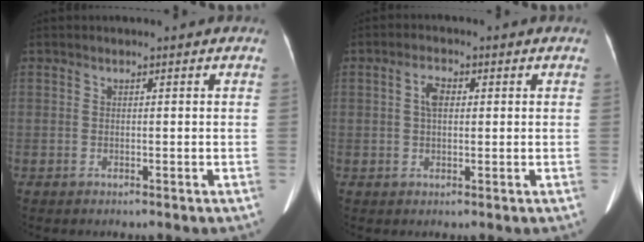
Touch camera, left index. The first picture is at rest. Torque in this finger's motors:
{"motor_torque": [0.38, -0.09, 0.21, 0.06]}